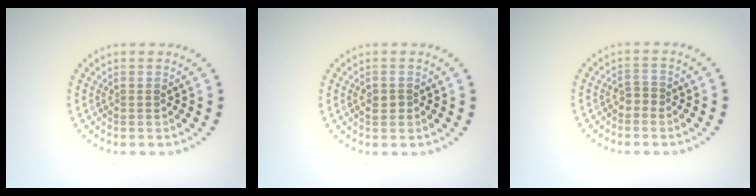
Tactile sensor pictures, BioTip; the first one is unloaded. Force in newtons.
{"total": 1.2, "press": 1.1, "slide": 0.3}
{"total": 1.0, "press": 0.8, "slide": 0.6}